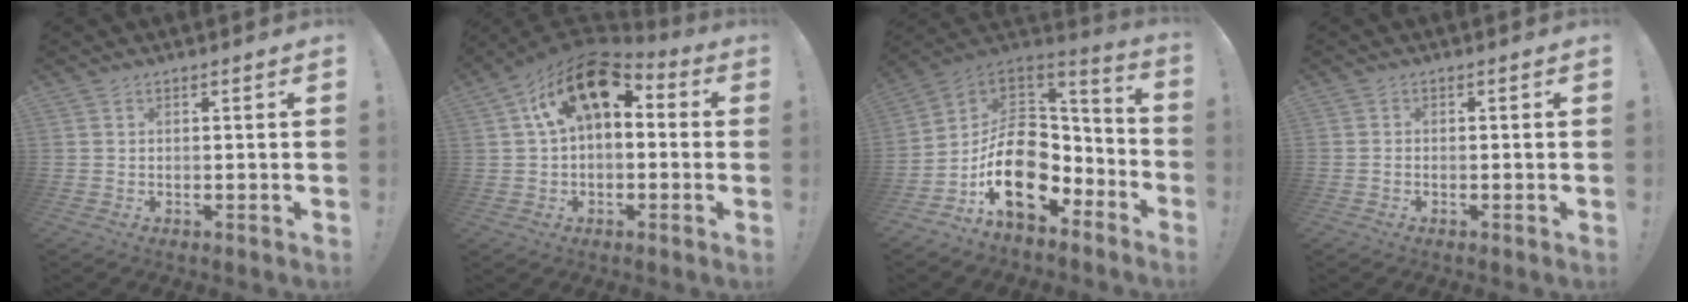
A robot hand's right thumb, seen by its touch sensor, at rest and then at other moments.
{"total": 16.3, "force": [6.3, 9.4, 11.7], "torque": [-0.186, -0.018, 0.113]}
{"total": 22.1, "force": [-5.3, 16.0, 14.2], "torque": [-0.237, 0.021, -0.060]}
{"total": 1.0, "force": [-0.7, 0.7, 0.1], "torque": [-0.003, 0.004, -0.012]}